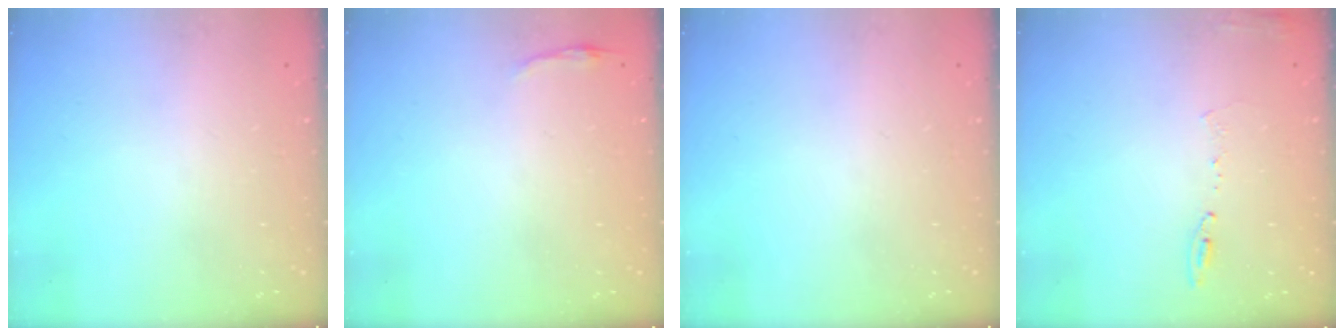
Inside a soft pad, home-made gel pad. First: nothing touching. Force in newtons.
{"total": 2.8, "press": 2.8, "slide": 0.6}
{"total": 0.0}
{"total": 8.3, "press": 8.3, "slide": 0.9}